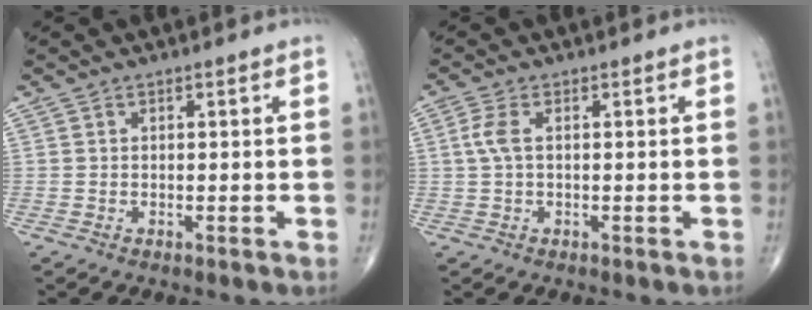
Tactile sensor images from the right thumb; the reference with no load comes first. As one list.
[{"total": 3.0, "force": [0.4, 1.2, 2.8], "torque": [-0.078, 0.008, 0.006]}]